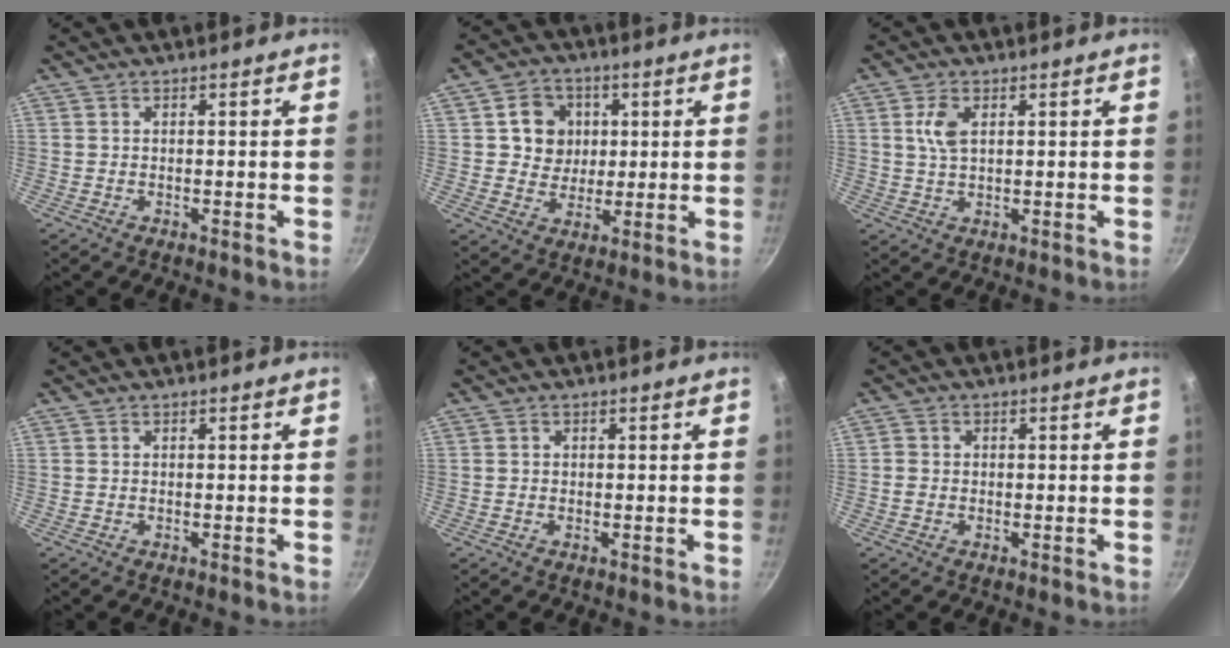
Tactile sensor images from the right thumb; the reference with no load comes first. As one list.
[{"total": 8.3, "force": [1.8, 7.6, 2.9], "torque": [-0.008, -0.002, 0.029]}, {"total": 4.3, "force": [1.3, 2.2, 3.4], "torque": [-0.069, -0.001, 0.026]}, {"total": 0.0}, {"total": 0.0}, {"total": 1.4, "force": [-0.4, 1.3, 0.3], "torque": [-0.006, 0.007, -0.008]}]